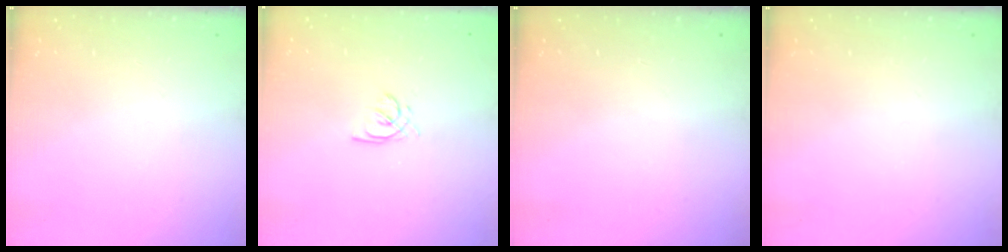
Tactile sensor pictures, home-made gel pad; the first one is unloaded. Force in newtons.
{"total": 2.2, "press": 2.2, "slide": 0.2}
{"total": 0.0}
{"total": 0.0}